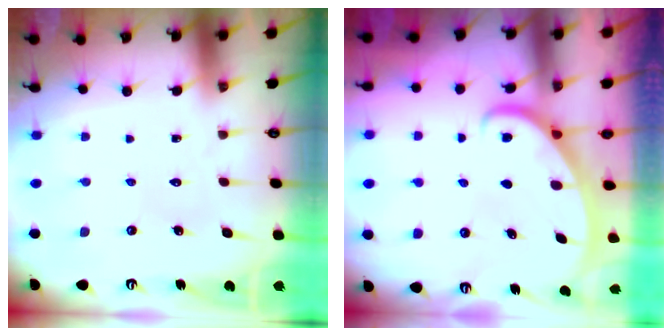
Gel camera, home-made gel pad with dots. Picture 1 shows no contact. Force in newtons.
{"total": 2.9, "press": 2.9, "slide": 0.1}